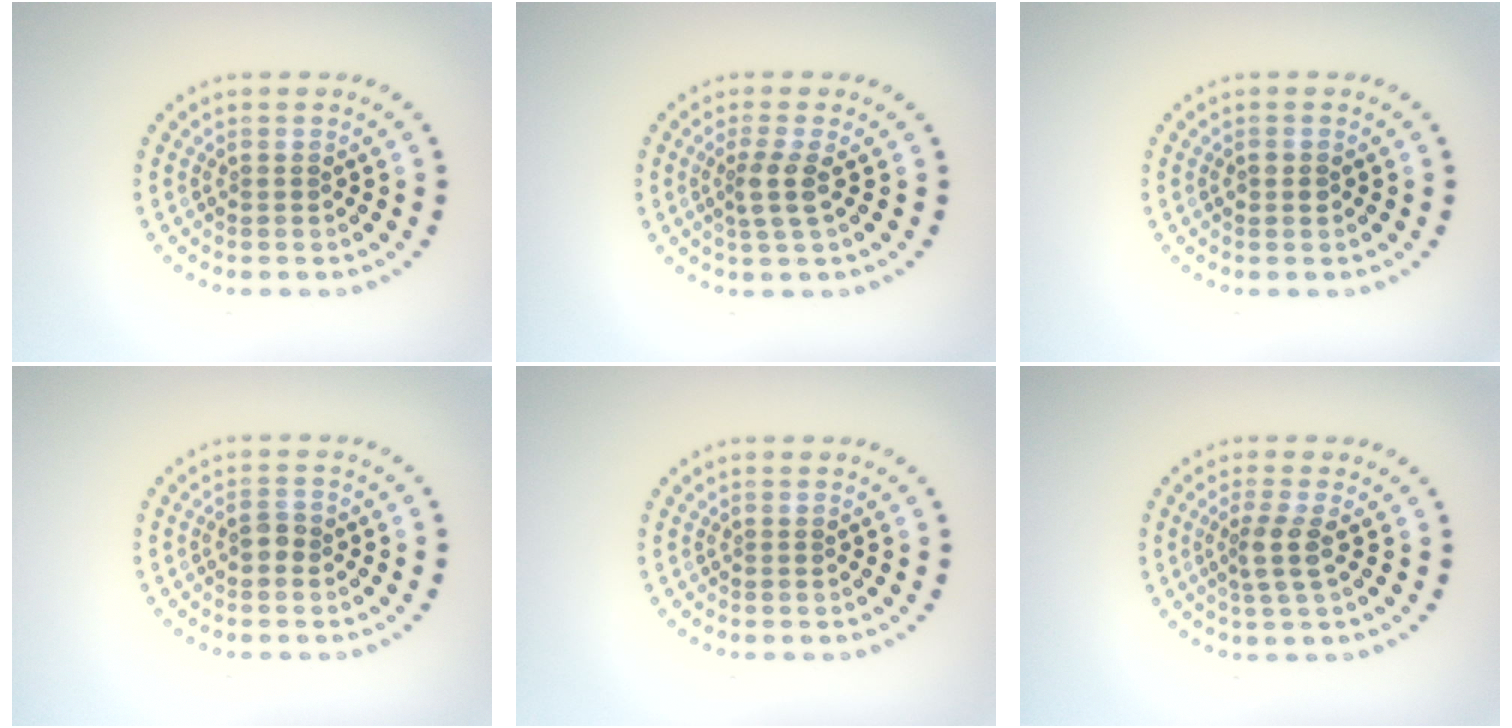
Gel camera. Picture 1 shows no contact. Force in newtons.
{"total": 2.3, "press": 1.9, "slide": 1.3}
{"total": 1.3, "press": 1.3, "slide": 0.1}
{"total": 1.3, "press": 1.3, "slide": 0.4}
{"total": 0.0}
{"total": 2.3, "press": 1.7, "slide": 1.5}